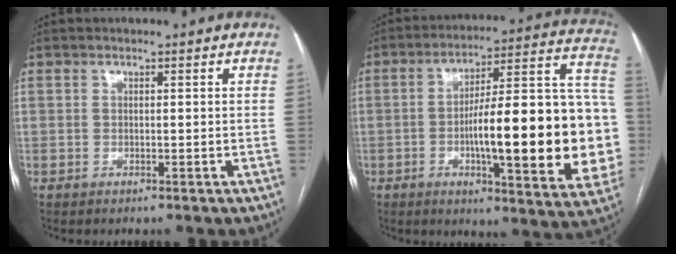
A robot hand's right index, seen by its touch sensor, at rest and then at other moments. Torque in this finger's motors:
{"motor_torque": [2.14, 0.00, 1.05, 0.21]}